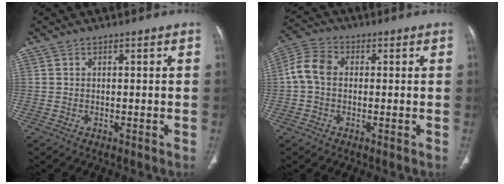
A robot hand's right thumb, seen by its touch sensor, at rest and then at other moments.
{"total": 6.4, "force": [0.0, 4.7, 4.3], "torque": [-0.086, 0.021, -0.008]}